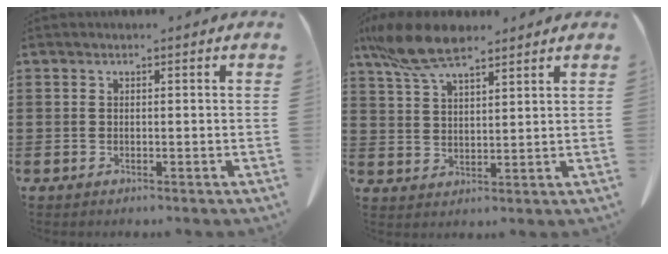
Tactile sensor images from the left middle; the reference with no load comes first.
{"total": 8.9, "force": [6.7, 2.5, 5.3], "torque": [-0.127, -0.010, 0.125]}